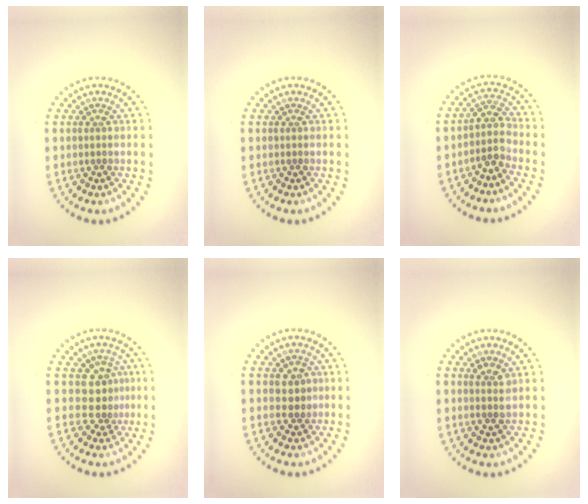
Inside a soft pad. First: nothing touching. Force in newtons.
{"total": 0.0}
{"total": 2.5, "press": 1.9, "slide": 1.6}
{"total": 2.4, "press": 1.8, "slide": 1.6}
{"total": 1.8, "press": 1.7, "slide": 0.7}
{"total": 1.3, "press": 1.3, "slide": 0.4}